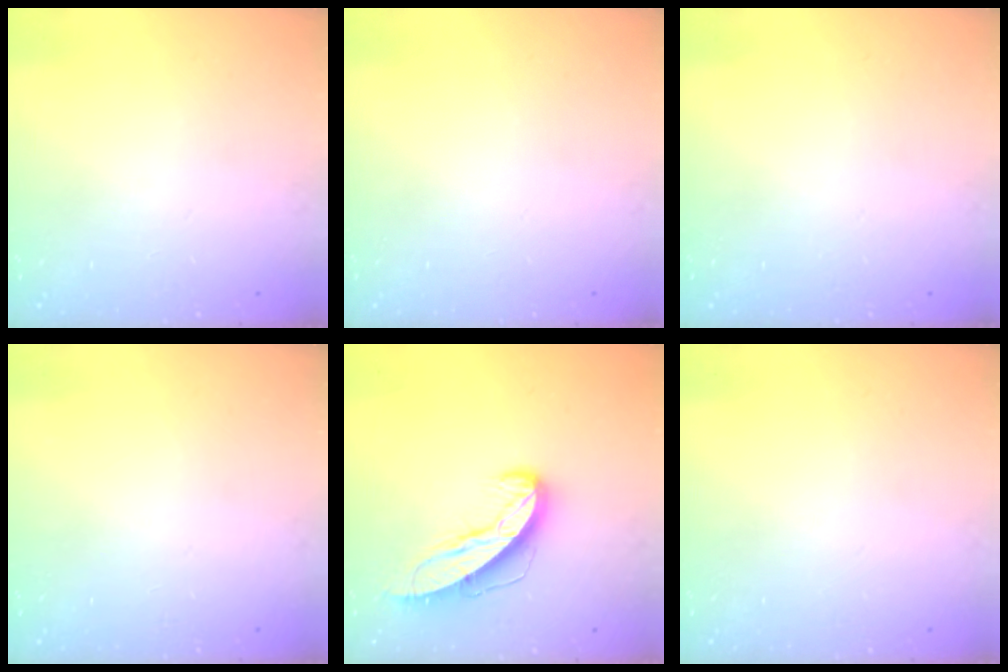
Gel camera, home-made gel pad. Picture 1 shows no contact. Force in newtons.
{"total": 0.0}
{"total": 0.0}
{"total": 0.0}
{"total": 10.7, "press": 10.7, "slide": 1.1}
{"total": 0.0}